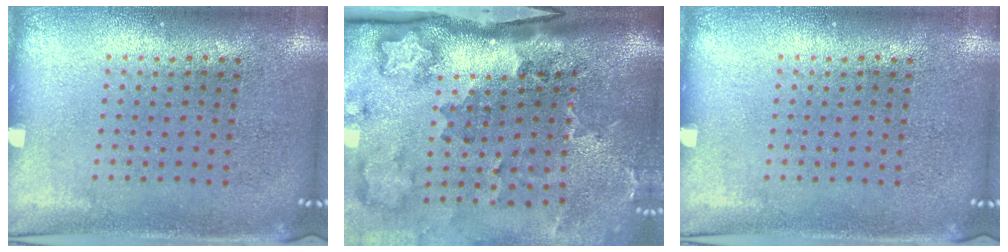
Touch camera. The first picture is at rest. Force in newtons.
{"total": 3.8, "press": 2.4, "slide": 3.0}
{"total": 0.0}